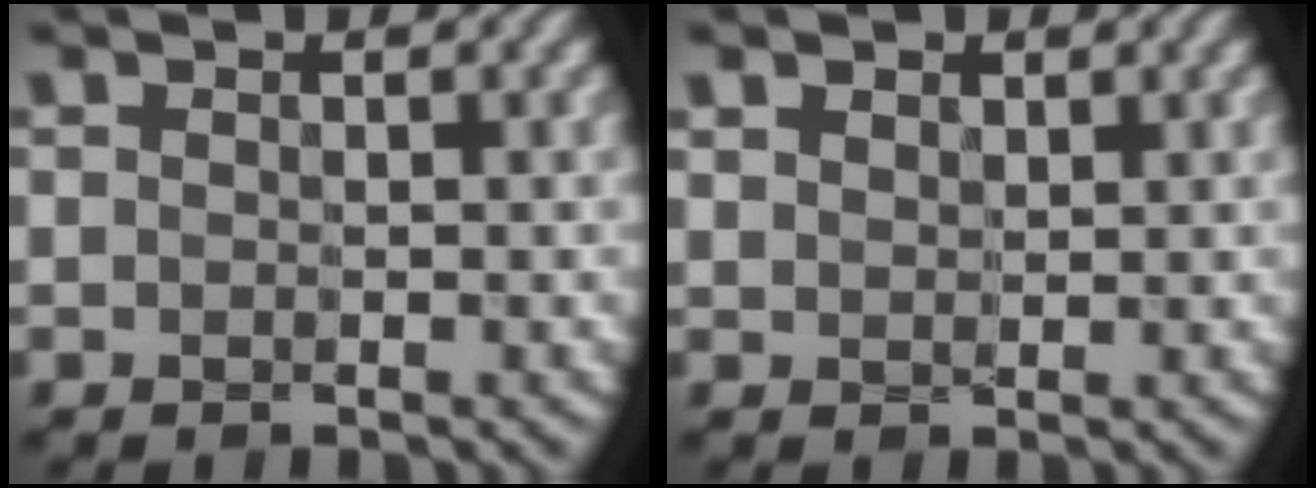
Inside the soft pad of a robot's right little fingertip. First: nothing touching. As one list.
[{"total": 1.8, "force": [1.2, 1.1, 0.8], "torque": [-0.022, 0.000, 0.026]}]